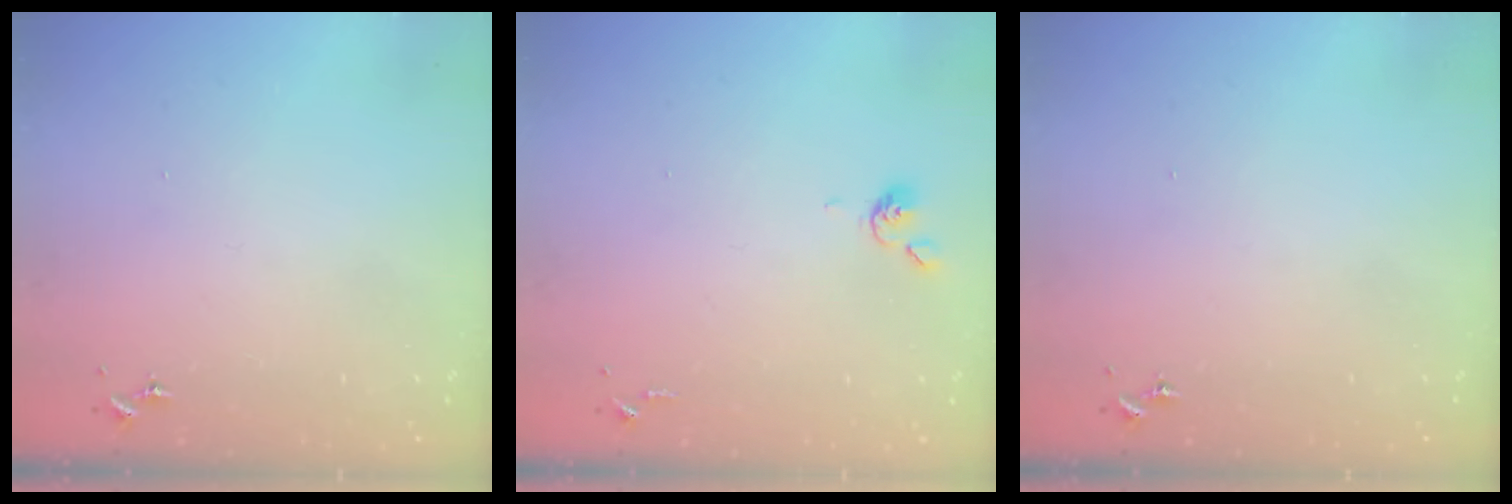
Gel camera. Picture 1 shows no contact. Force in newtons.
{"total": 4.6, "press": 4.5, "slide": 0.5}
{"total": 0.0}